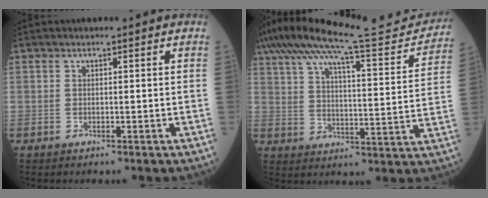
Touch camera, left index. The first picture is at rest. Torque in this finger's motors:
{"motor_torque": [1.05, -1.09, 0.77, 0.21]}